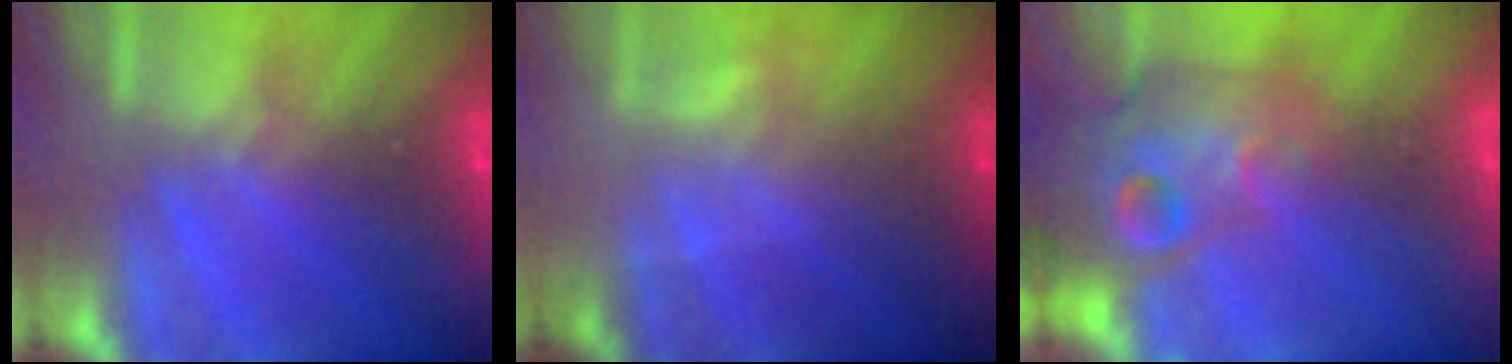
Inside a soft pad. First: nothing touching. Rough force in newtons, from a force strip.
{"total": 1.7}
{"total": 11.5}